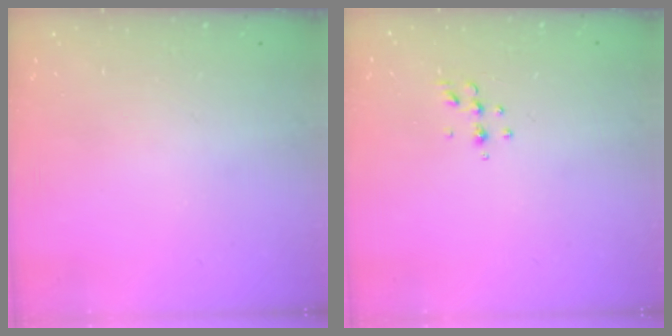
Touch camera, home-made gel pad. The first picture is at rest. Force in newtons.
{"total": 4.6, "press": 4.5, "slide": 1.0}